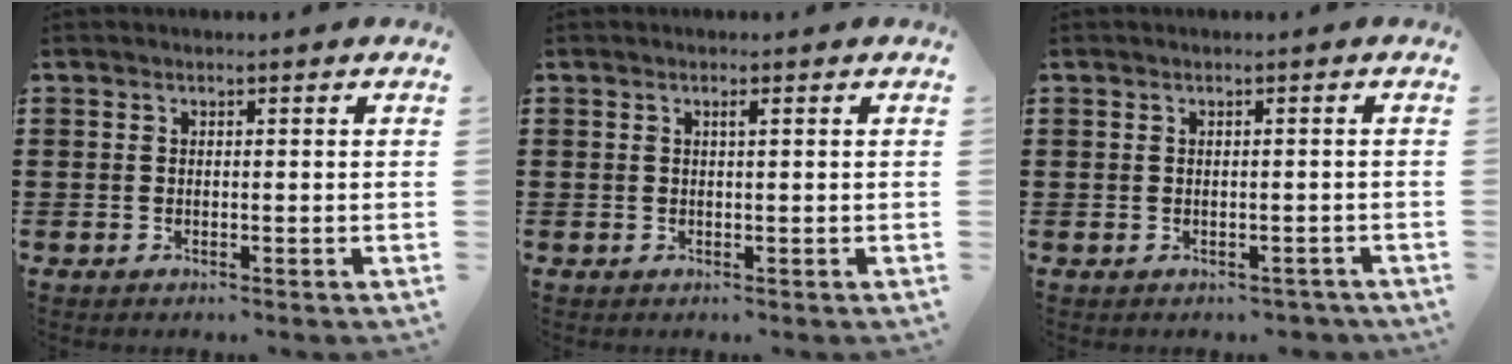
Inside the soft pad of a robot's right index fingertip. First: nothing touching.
{"total": 0.7, "force": [0.2, 0.0, 0.6], "torque": [-0.011, -0.002, 0.005]}
{"total": 1.0, "force": [-0.7, 0.7, 0.1], "torque": [-0.006, 0.002, -0.015]}